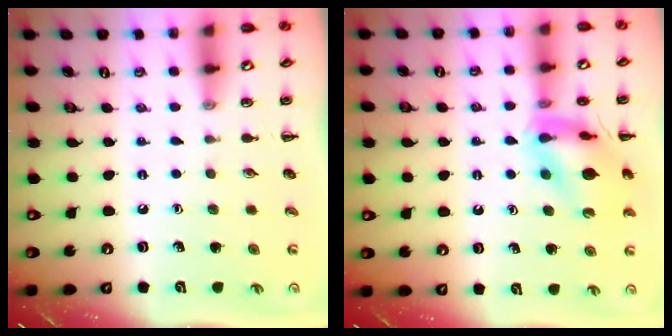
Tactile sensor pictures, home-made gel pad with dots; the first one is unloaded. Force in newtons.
{"total": 14.2, "press": 14.0, "slide": 1.8}